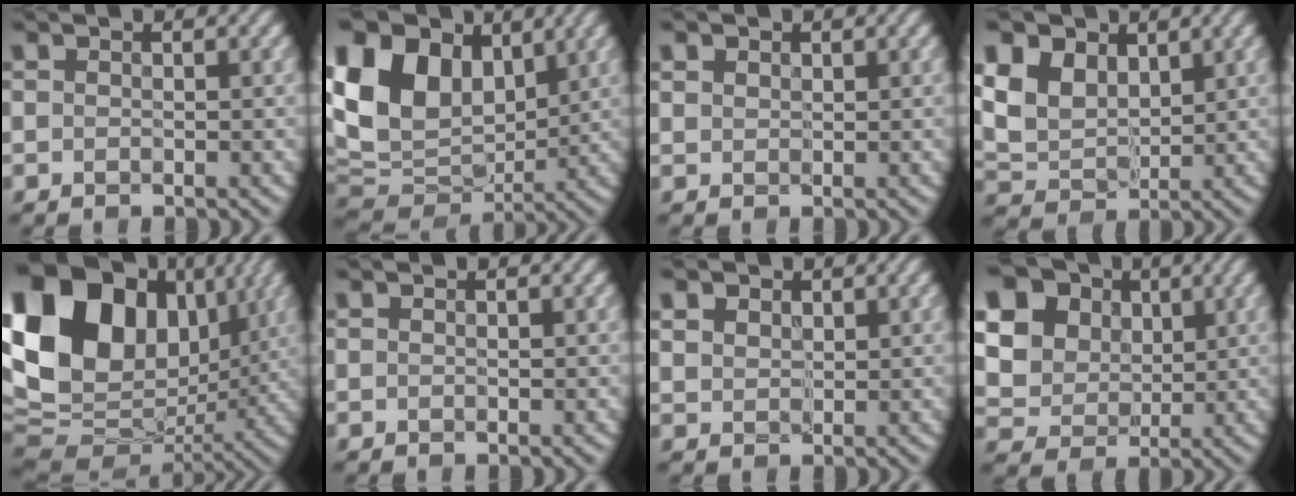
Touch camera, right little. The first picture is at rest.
{"total": 13.6, "force": [4.4, 9.7, 8.5], "torque": [-0.191, 0.025, 0.077]}
{"total": 1.1, "force": [0.6, 0.9, 0.3], "torque": [-0.016, -0.004, 0.023]}
{"total": 5.8, "force": [2.0, 4.5, 3.2], "torque": [-0.091, 0.004, 0.031]}
{"total": 19.6, "force": [4.9, 14.0, 12.7], "torque": [-0.251, 0.033, 0.101]}
{"total": 0.0}
{"total": 2.2, "force": [1.2, 1.7, 0.9], "torque": [-0.036, 0.000, 0.027]}
{"total": 15.8, "force": [5.6, 12.9, 7.1], "torque": [-0.186, 0.023, 0.095]}